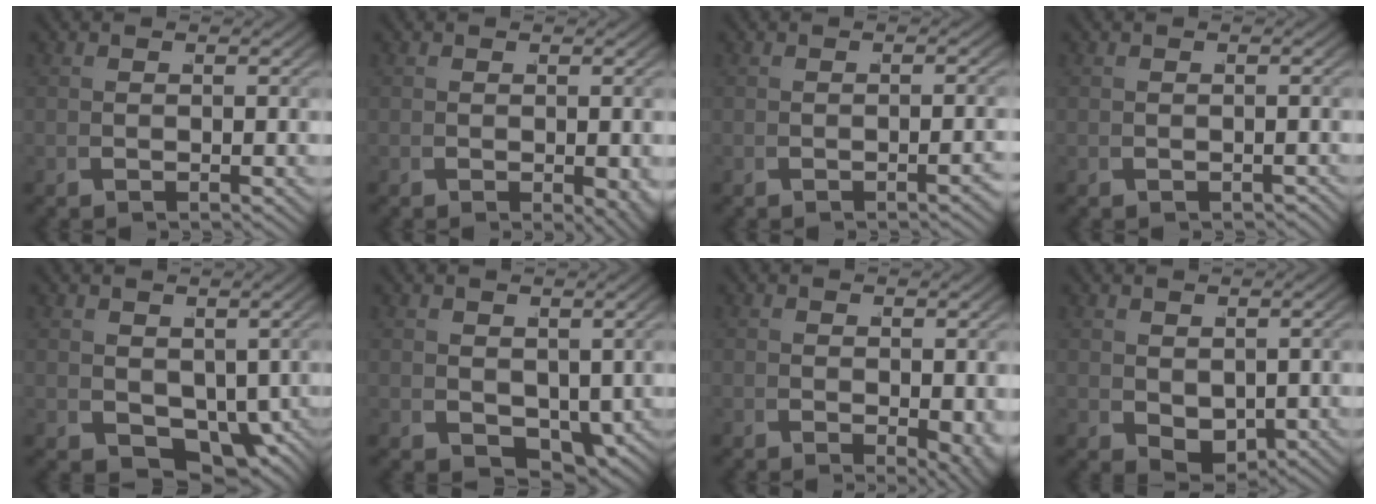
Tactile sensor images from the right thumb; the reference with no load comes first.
{"total": 2.2, "force": [-0.4, 1.1, 1.9], "torque": [-0.021, -0.010, 0.001]}
{"total": 1.2, "force": [-0.8, 0.1, 0.9], "torque": [-0.017, 0.005, -0.011]}
{"total": 1.0, "force": [-1.0, 0.2, 0.2], "torque": [-0.002, -0.002, -0.013]}
{"total": 6.8, "force": [-1.2, 5.1, 4.4], "torque": [-0.084, -0.046, 0.010]}
{"total": 3.6, "force": [0.4, 2.7, 2.3], "torque": [-0.048, -0.031, 0.030]}
{"total": 2.8, "force": [-0.1, 1.5, 2.4], "torque": [-0.025, -0.014, 0.008]}
{"total": 3.0, "force": [0.4, 2.1, 2.1], "torque": [-0.042, -0.022, 0.028]}